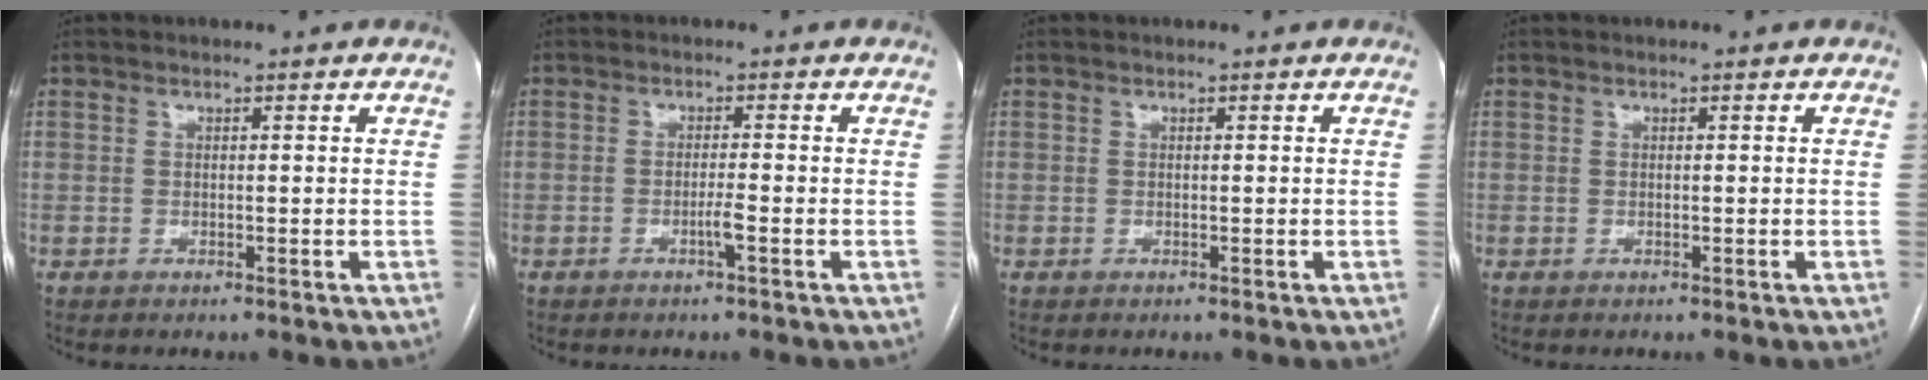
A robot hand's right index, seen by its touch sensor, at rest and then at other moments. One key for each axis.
{"total": 1.8, "fx": -0.9, "fy": -0.3, "fz": 1.6, "tx": -0.031, "ty": -0.002, "tz": -0.018}
{"total": 0.0}
{"total": 0.0}